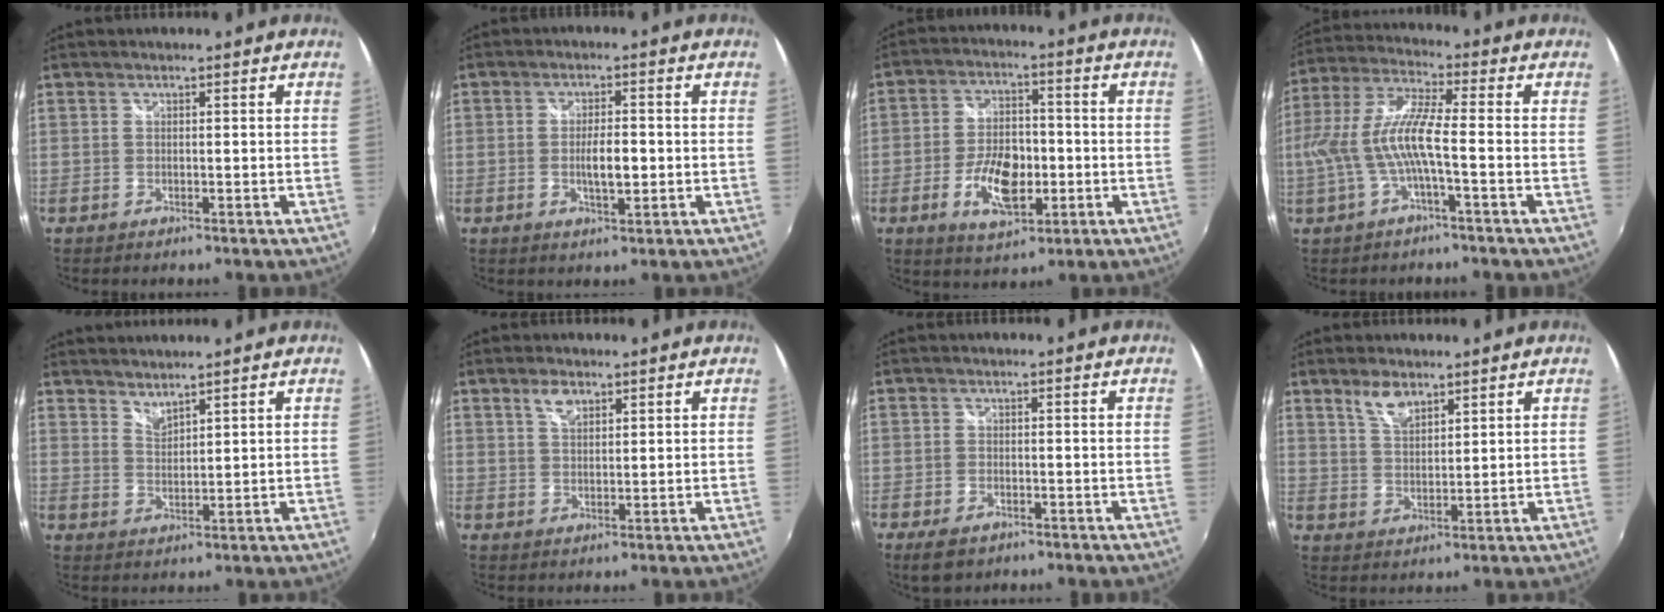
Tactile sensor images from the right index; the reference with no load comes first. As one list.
[{"total": 4.9, "force": [-0.7, 1.6, 4.6], "torque": [-0.084, -0.003, -0.010]}, {"total": 10.9, "force": [-3.2, 5.7, 8.7], "torque": [-0.167, 0.003, -0.049]}, {"total": 10.4, "force": [-2.2, 1.0, 10.1], "torque": [-0.200, -0.001, -0.035]}, {"total": 2.9, "force": [2.7, 0.4, 0.8], "torque": [-0.011, -0.002, 0.048]}, {"total": 3.4, "force": [2.0, 1.7, 2.1], "torque": [-0.036, 0.004, 0.036]}, {"total": 4.8, "force": [-3.1, 2.6, 2.5], "torque": [-0.064, -0.013, -0.052]}, {"total": 5.1, "force": [3.6, 2.2, 2.9], "torque": [-0.050, 0.003, 0.069]}]